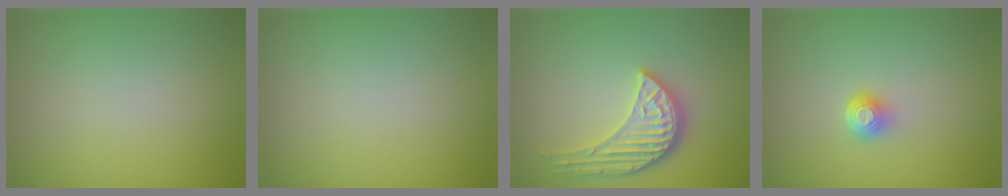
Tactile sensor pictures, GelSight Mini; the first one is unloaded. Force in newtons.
{"total": 0.0}
{"total": 4.5, "press": 3.7, "slide": 2.6}
{"total": 1.6, "press": 1.1, "slide": 1.1}